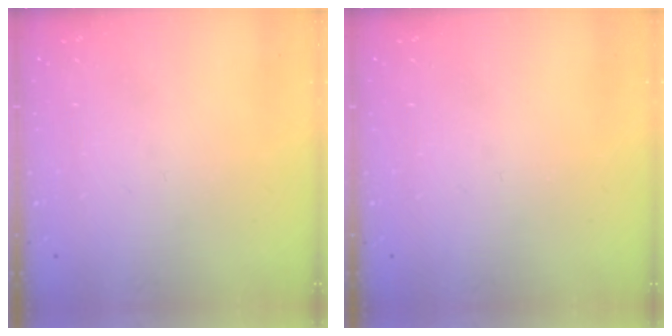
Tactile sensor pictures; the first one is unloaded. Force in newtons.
{"total": 0.0}